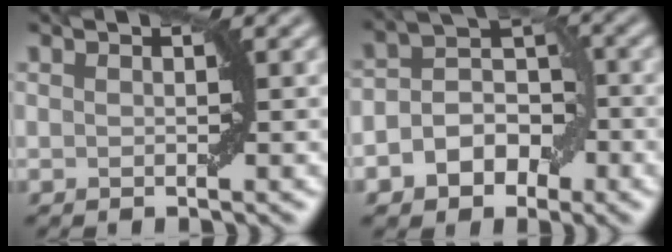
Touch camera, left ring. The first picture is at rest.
{"total": 5.2, "force": [-2.0, 3.8, 3.0], "torque": [-0.030, 0.005, -0.044]}